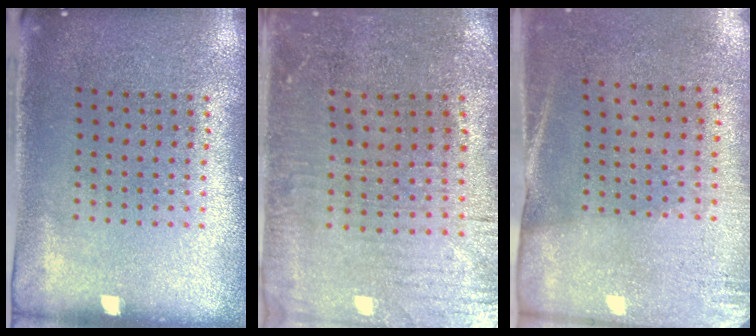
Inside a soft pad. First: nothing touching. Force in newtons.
{"total": 0.9, "press": 0.7, "slide": 0.6}
{"total": 2.7, "press": 2.4, "slide": 1.3}